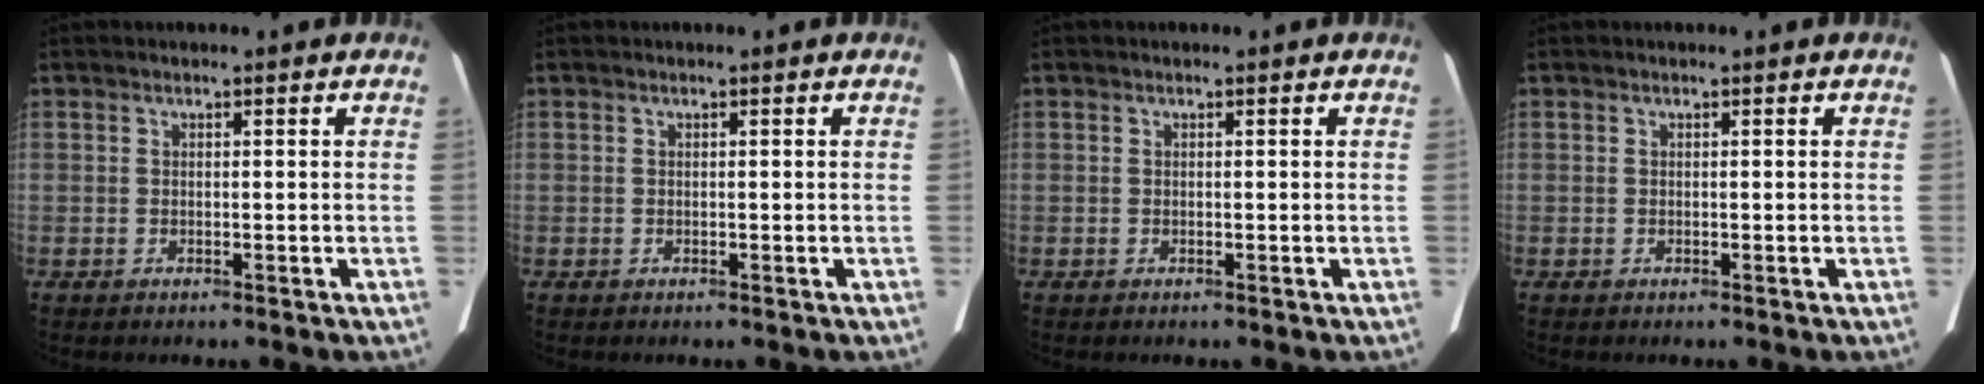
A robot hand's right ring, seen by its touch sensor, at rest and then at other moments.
{"total": 0.0}
{"total": 0.0}
{"total": 0.0}